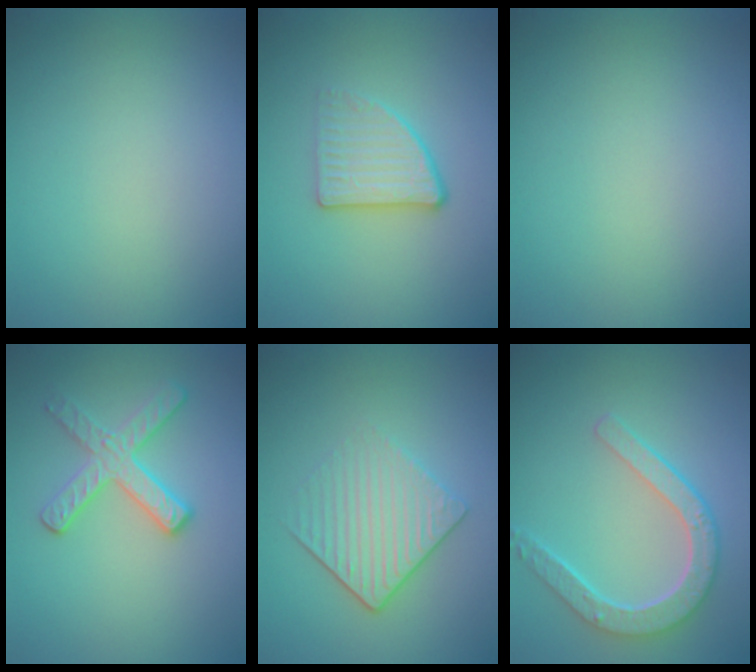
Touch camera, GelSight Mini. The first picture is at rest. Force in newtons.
{"total": 2.8, "press": 2.5, "slide": 1.2}
{"total": 0.0}
{"total": 2.8, "press": 2.7, "slide": 0.6}
{"total": 3.9, "press": 3.1, "slide": 2.3}
{"total": 4.7, "press": 3.7, "slide": 2.8}